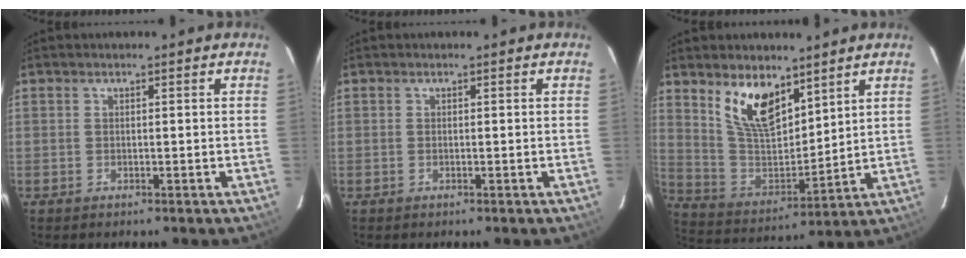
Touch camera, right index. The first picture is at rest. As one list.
[{"total": 0.0}, {"total": 12.8, "force": [8.1, 5.9, 8.0], "torque": [-0.152, -0.004, 0.167]}]